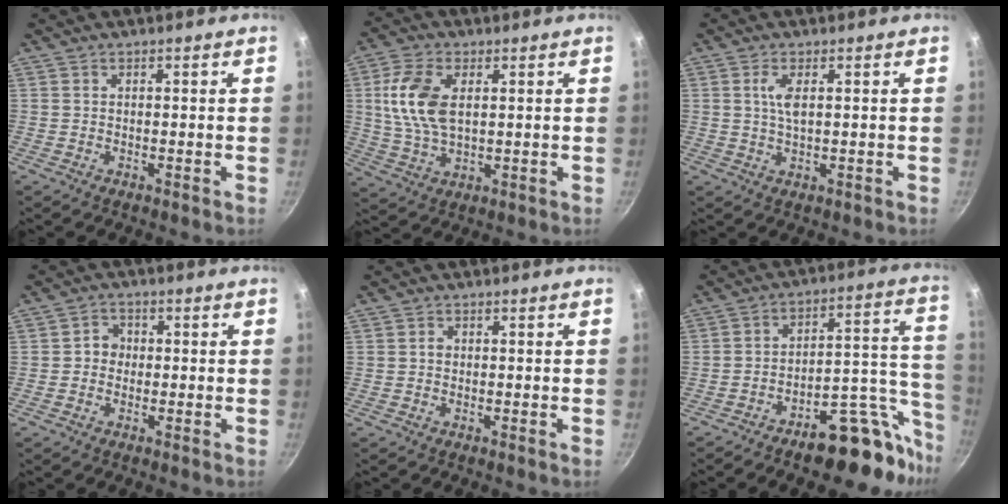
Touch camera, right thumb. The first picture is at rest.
{"total": 11.1, "force": [2.2, 6.3, 8.9], "torque": [-0.174, -0.002, 0.043]}
{"total": 3.5, "force": [0.7, 1.3, 3.1], "torque": [-0.063, -0.001, 0.016]}
{"total": 3.2, "force": [-0.3, 2.9, 1.3], "torque": [0.003, 0.009, -0.011]}
{"total": 1.0, "force": [0.0, 0.9, 0.5], "torque": [-0.006, 0.005, -0.001]}
{"total": 20.2, "force": [-13.3, 8.2, 12.8], "torque": [-0.103, 0.097, -0.188]}